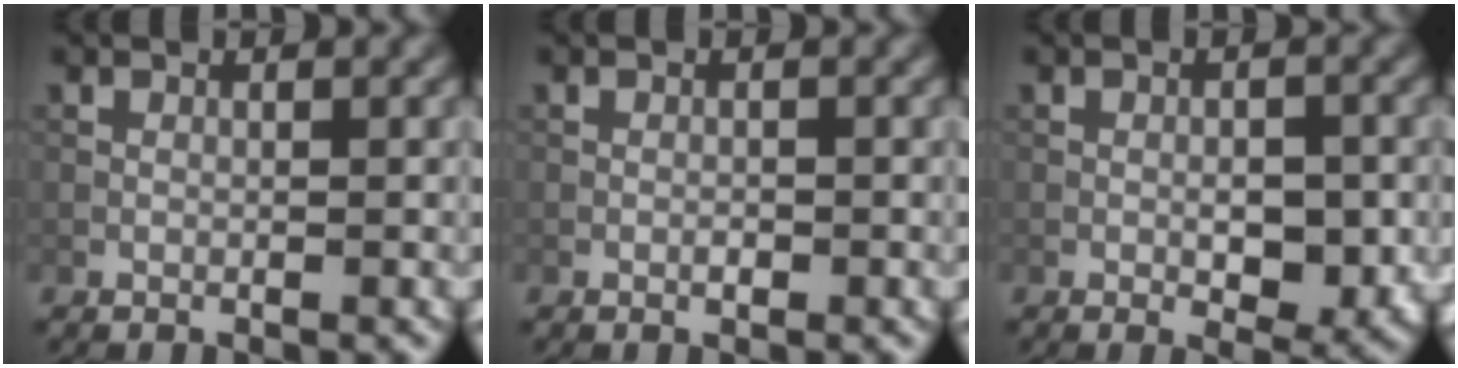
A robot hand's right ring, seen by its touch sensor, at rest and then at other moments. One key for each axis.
{"total": 0.6, "fx": -0.3, "fy": 0.3, "fz": 0.5, "tx": -0.009, "ty": 0.001, "tz": -0.006}
{"total": 3.3, "fx": -0.8, "fy": 1.5, "fz": 2.8, "tx": -0.035, "ty": 0.002, "tz": -0.011}